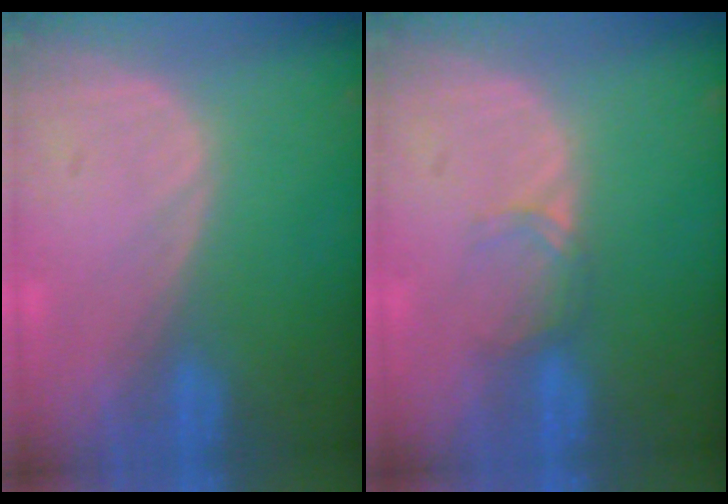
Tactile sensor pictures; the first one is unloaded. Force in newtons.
{"total": 1.9, "press": 1.9, "slide": 0.3}